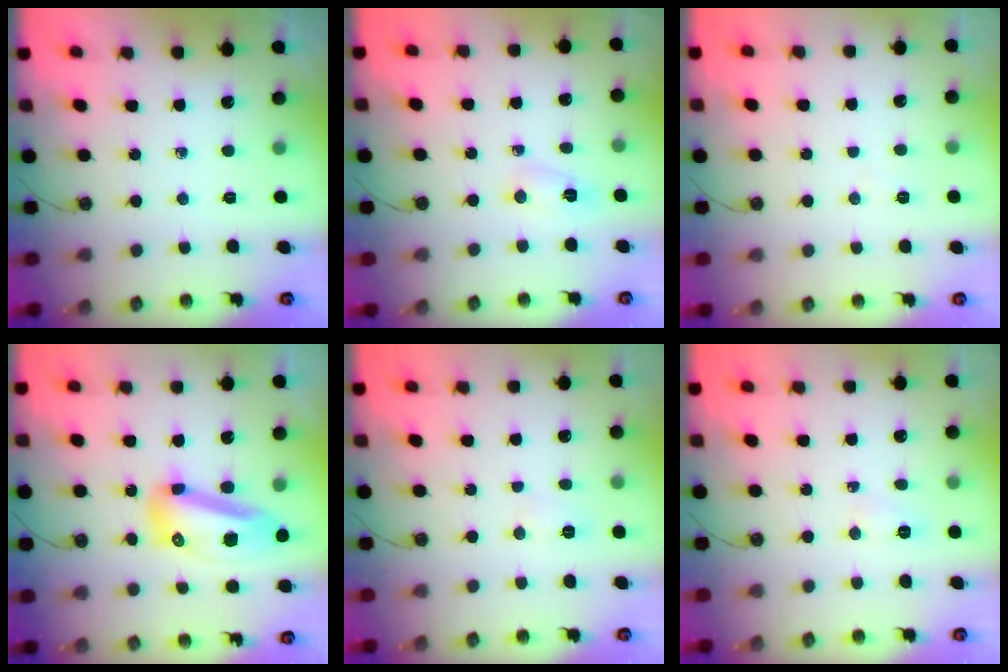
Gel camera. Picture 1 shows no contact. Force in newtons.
{"total": 2.2, "press": 2.1, "slide": 0.6}
{"total": 9.9, "press": 3.3, "slide": 9.3}
{"total": 14.7, "press": 14.6, "slide": 1.8}
{"total": 3.8, "press": 3.7, "slide": 0.9}
{"total": 18.1, "press": 6.2, "slide": 17.0}